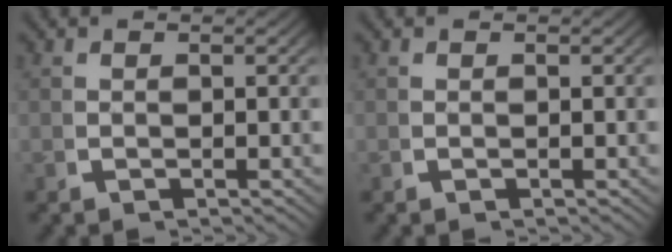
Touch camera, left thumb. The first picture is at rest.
{"total": 0.0}